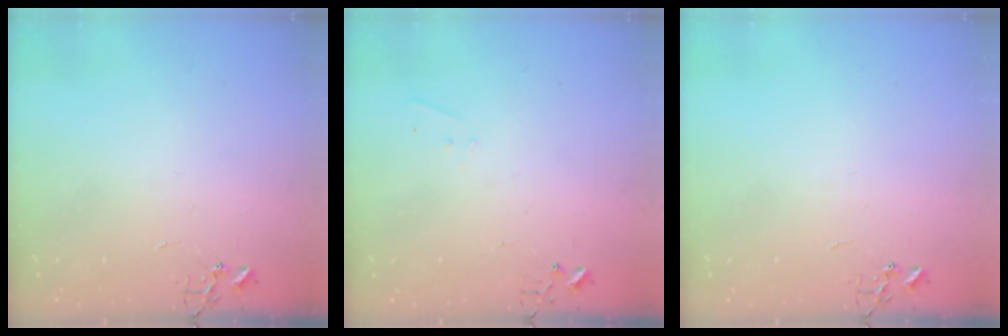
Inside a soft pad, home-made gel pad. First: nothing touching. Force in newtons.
{"total": 4.2, "press": 4.1, "slide": 0.6}
{"total": 0.0}